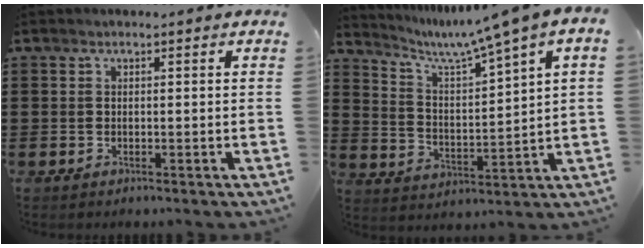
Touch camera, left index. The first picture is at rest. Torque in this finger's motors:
{"motor_torque": [1.24, -0.90, 0.47, 0.10]}